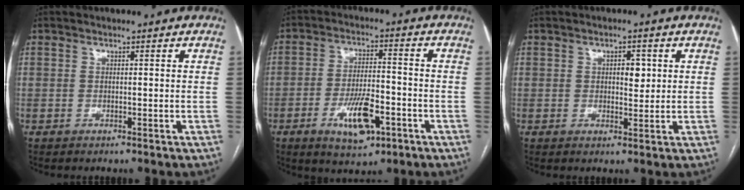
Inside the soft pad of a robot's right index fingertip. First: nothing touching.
{"total": 9.5, "force": [-4.3, 3.3, 7.9], "torque": [-0.145, -0.002, -0.066]}
{"total": 3.1, "force": [0.7, 1.6, 2.5], "torque": [-0.036, 0.002, 0.012]}